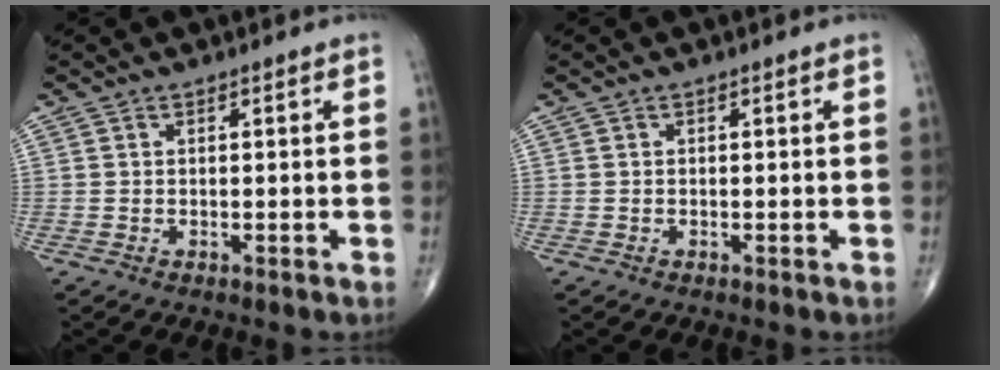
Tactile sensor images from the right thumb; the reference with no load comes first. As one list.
[{"total": 0.0}]